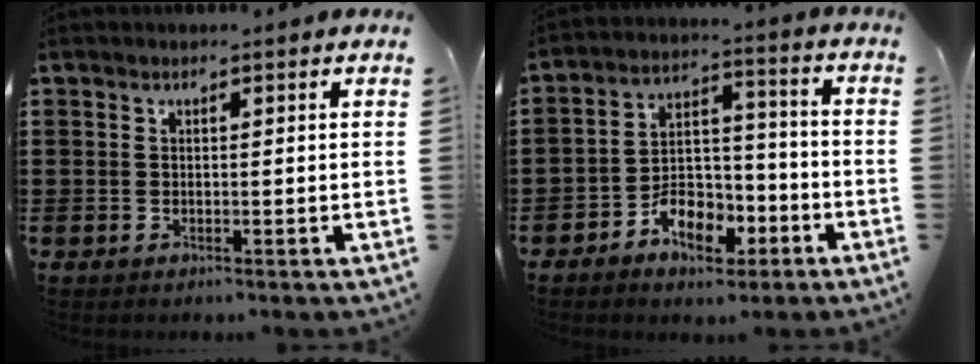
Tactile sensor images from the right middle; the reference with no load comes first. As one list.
[{"total": 7.6, "force": [-4.7, 4.4, 4.0], "torque": [-0.070, 0.023, -0.085]}]